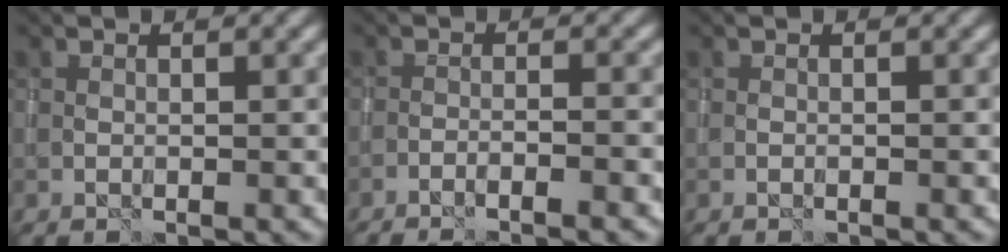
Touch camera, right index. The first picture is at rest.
{"total": 3.7, "force": [-2.9, 0.5, 2.1], "torque": [-0.031, 0.007, -0.054]}
{"total": 0.0}